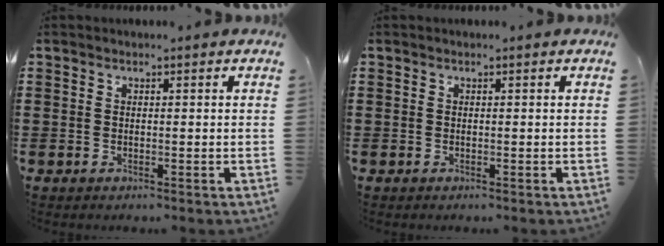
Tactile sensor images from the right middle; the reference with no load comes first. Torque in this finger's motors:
{"motor_torque": [-0.84, -0.61, 0.02, 0.00]}